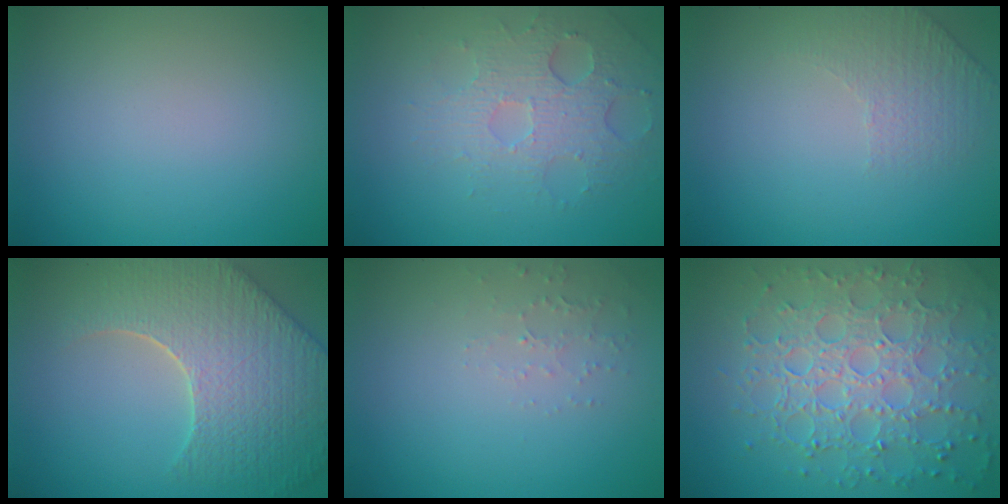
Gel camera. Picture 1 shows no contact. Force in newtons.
{"total": 3.6, "press": 3.3, "slide": 1.4}
{"total": 1.5, "press": 1.0, "slide": 1.1}
{"total": 9.0, "press": 6.4, "slide": 6.4}
{"total": 1.3, "press": 1.3, "slide": 0.4}
{"total": 8.0, "press": 5.7, "slide": 5.6}